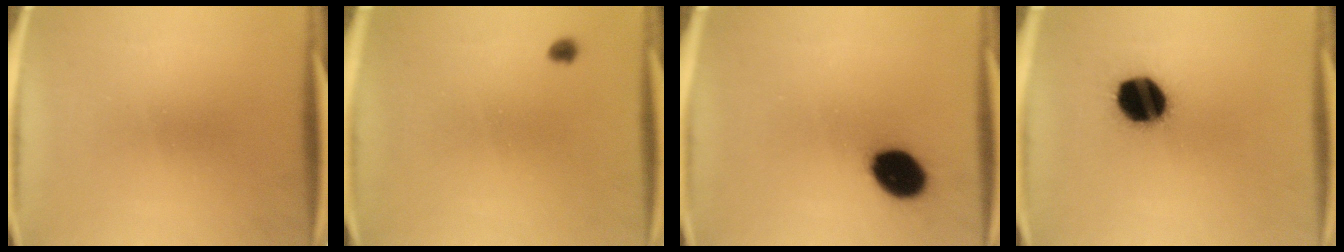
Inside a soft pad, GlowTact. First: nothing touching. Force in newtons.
{"total": 1.1}
{"total": 10.9}
{"total": 14.6}